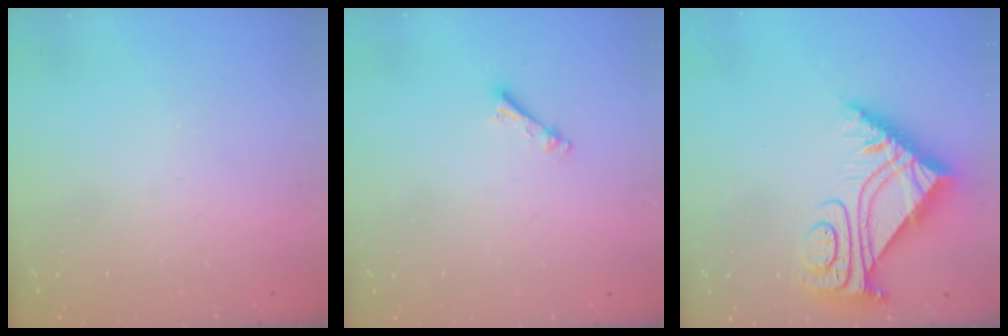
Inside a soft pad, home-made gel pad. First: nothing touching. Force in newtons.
{"total": 2.5, "press": 2.4, "slide": 0.5}
{"total": 10.2, "press": 10.1, "slide": 0.8}